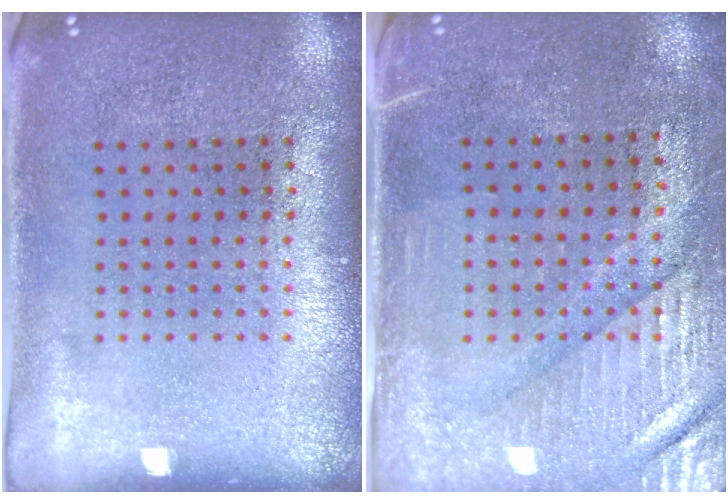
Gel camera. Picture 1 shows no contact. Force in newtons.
{"total": 3.5, "press": 3.0, "slide": 1.8}